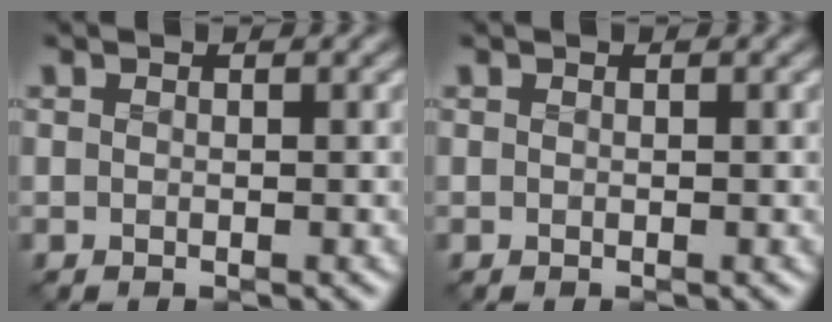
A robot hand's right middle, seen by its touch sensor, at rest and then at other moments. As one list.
[{"total": 0.0}]